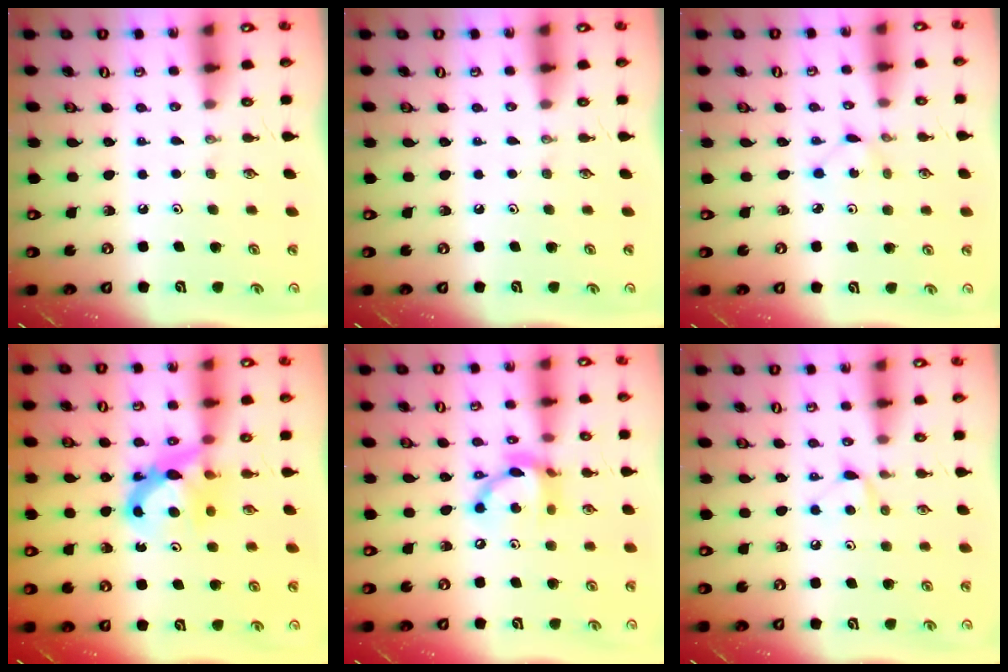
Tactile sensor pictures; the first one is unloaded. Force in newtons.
{"total": 0.0}
{"total": 1.3, "press": 1.3, "slide": 0.1}
{"total": 7.2, "press": 7.2, "slide": 0.6}
{"total": 11.9, "press": 11.9, "slide": 0.9}
{"total": 6.5, "press": 6.4, "slide": 0.7}